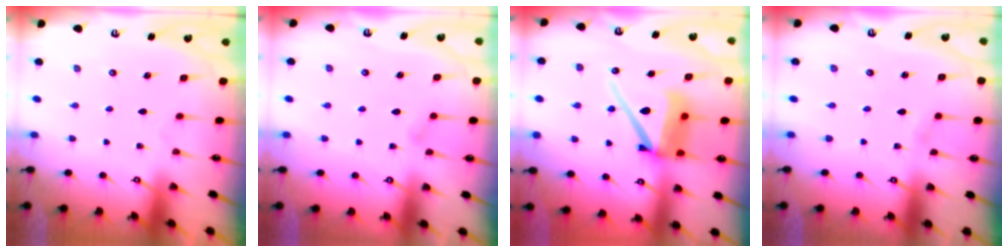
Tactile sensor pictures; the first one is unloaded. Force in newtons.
{"total": 3.7, "press": 3.7, "slide": 0.5}
{"total": 14.2, "press": 14.1, "slide": 1.7}
{"total": 1.3, "press": 1.3, "slide": 0.2}